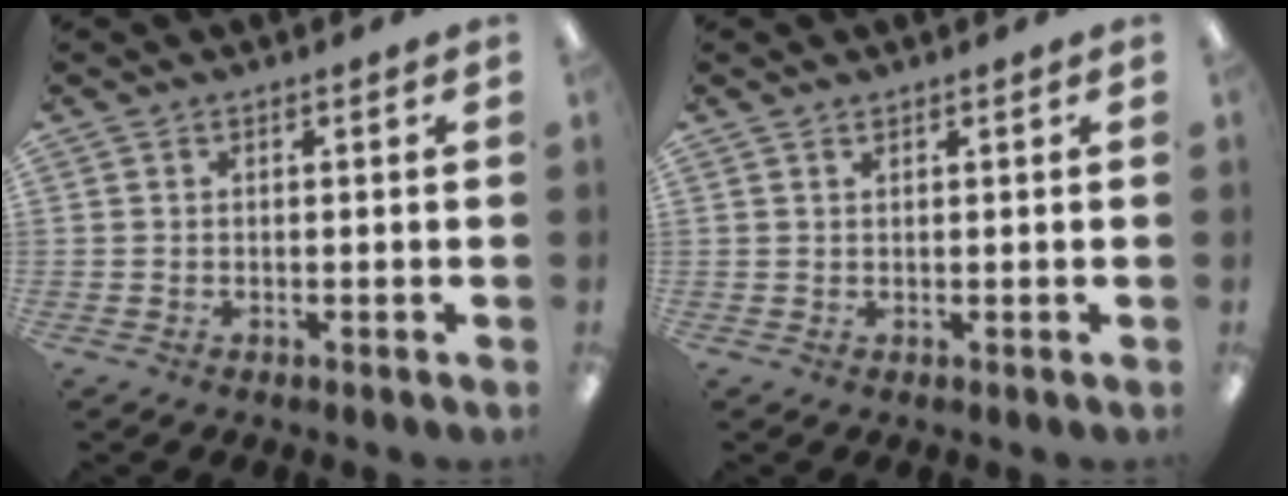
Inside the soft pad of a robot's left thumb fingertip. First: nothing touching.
{"total": 0.6, "force": [0.6, 0.2, 0.3], "torque": [-0.006, 0.002, 0.010]}